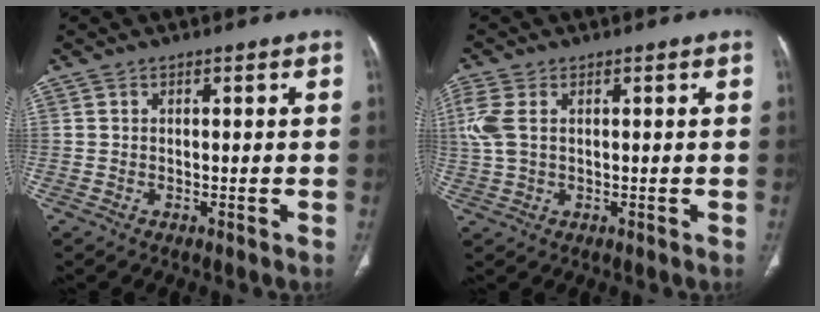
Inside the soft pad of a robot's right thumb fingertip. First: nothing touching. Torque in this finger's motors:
{"motor_torque": [-0.13, -0.08, 0.48, 0.73, 0.25]}